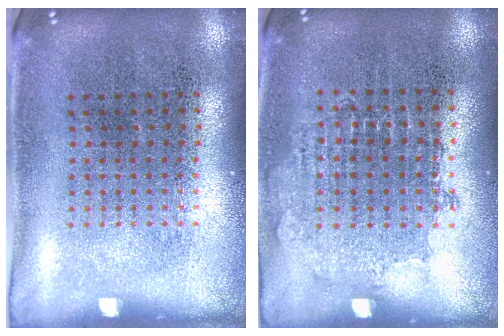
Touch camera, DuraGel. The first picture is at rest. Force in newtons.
{"total": 0.8, "press": 0.8, "slide": 0.3}